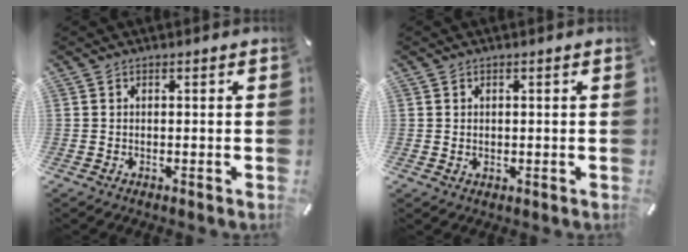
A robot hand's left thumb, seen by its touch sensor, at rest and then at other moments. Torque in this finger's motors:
{"motor_torque": [-0.03, -0.16, -0.04, 0.05, -0.02]}